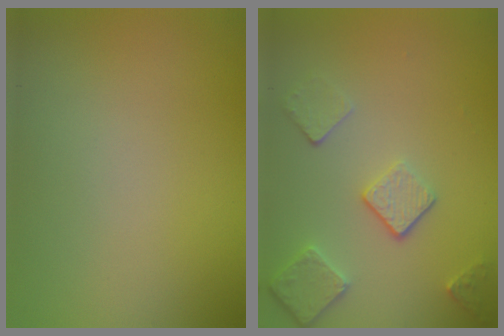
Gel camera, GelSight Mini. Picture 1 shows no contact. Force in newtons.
{"total": 3.7, "press": 3.0, "slide": 2.3}